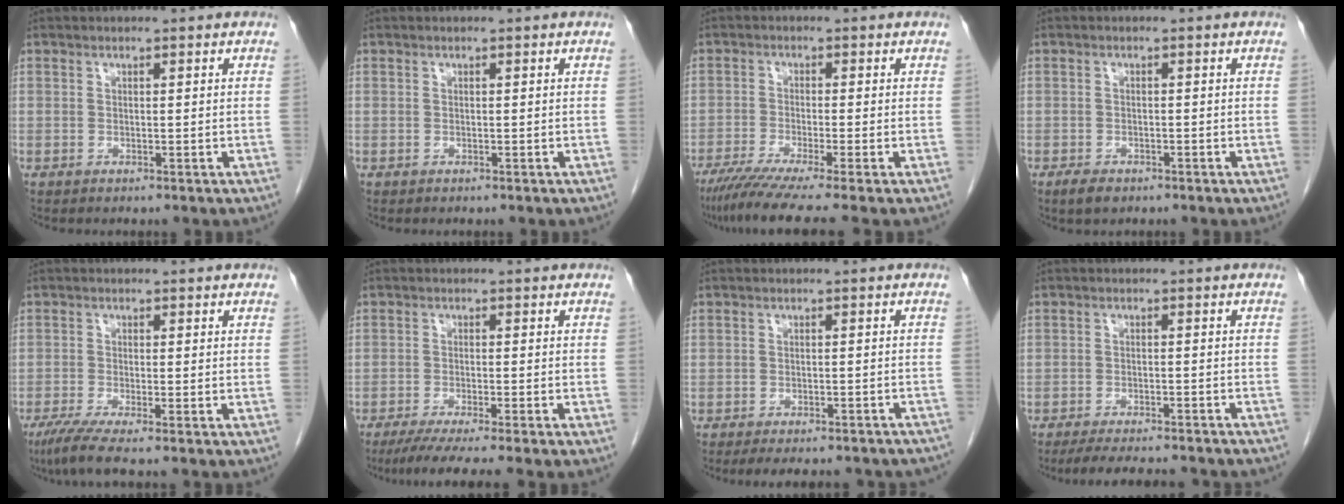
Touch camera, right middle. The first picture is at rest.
{"total": 0.0}
{"total": 9.4, "force": [-7.3, -1.2, 5.7], "torque": [-0.081, -0.030, -0.118]}
{"total": 2.3, "force": [-1.6, 1.1, 1.2], "torque": [-0.027, -0.001, -0.020]}
{"total": 4.8, "force": [-3.5, -0.4, 3.3], "torque": [-0.062, -0.016, -0.068]}
{"total": 8.3, "force": [-6.6, -0.9, 4.9], "torque": [-0.060, -0.021, -0.102]}
{"total": 15.1, "force": [-13.4, 3.6, 5.8], "torque": [-0.091, 0.001, -0.151]}
{"total": 12.8, "force": [-11.4, 2.0, 5.6], "torque": [-0.078, -0.012, -0.147]}